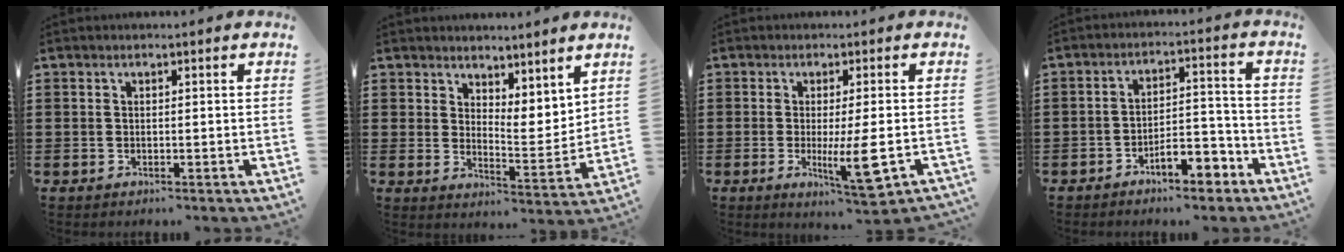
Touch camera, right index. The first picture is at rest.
{"total": 4.9, "force": [4.6, 1.7, 0.4], "torque": [-0.018, -0.025, 0.087]}
{"total": 7.7, "force": [-2.2, 0.5, 7.4], "torque": [-0.140, -0.028, -0.037]}
{"total": 6.3, "force": [-4.6, 1.9, 3.8], "torque": [-0.063, 0.012, -0.085]}